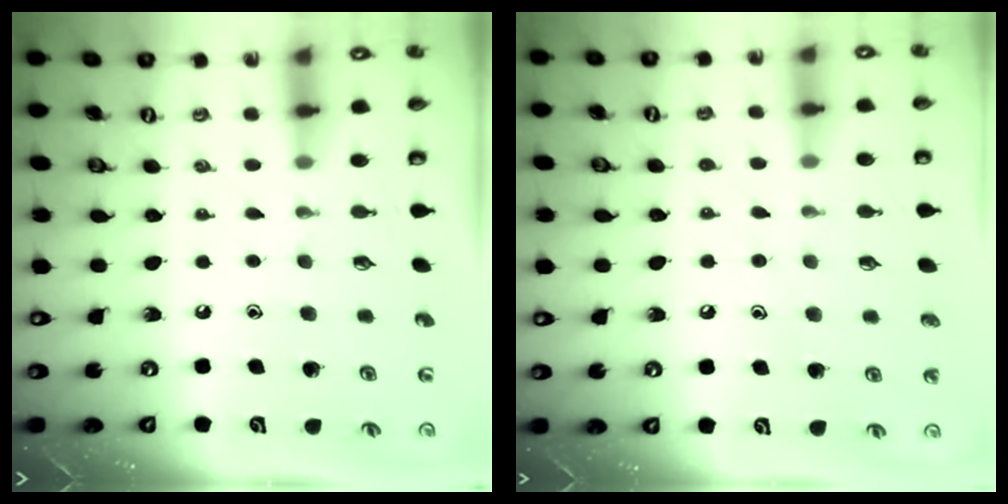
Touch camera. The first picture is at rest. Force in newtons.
{"total": 7.0, "press": 7.0, "slide": 0.5}